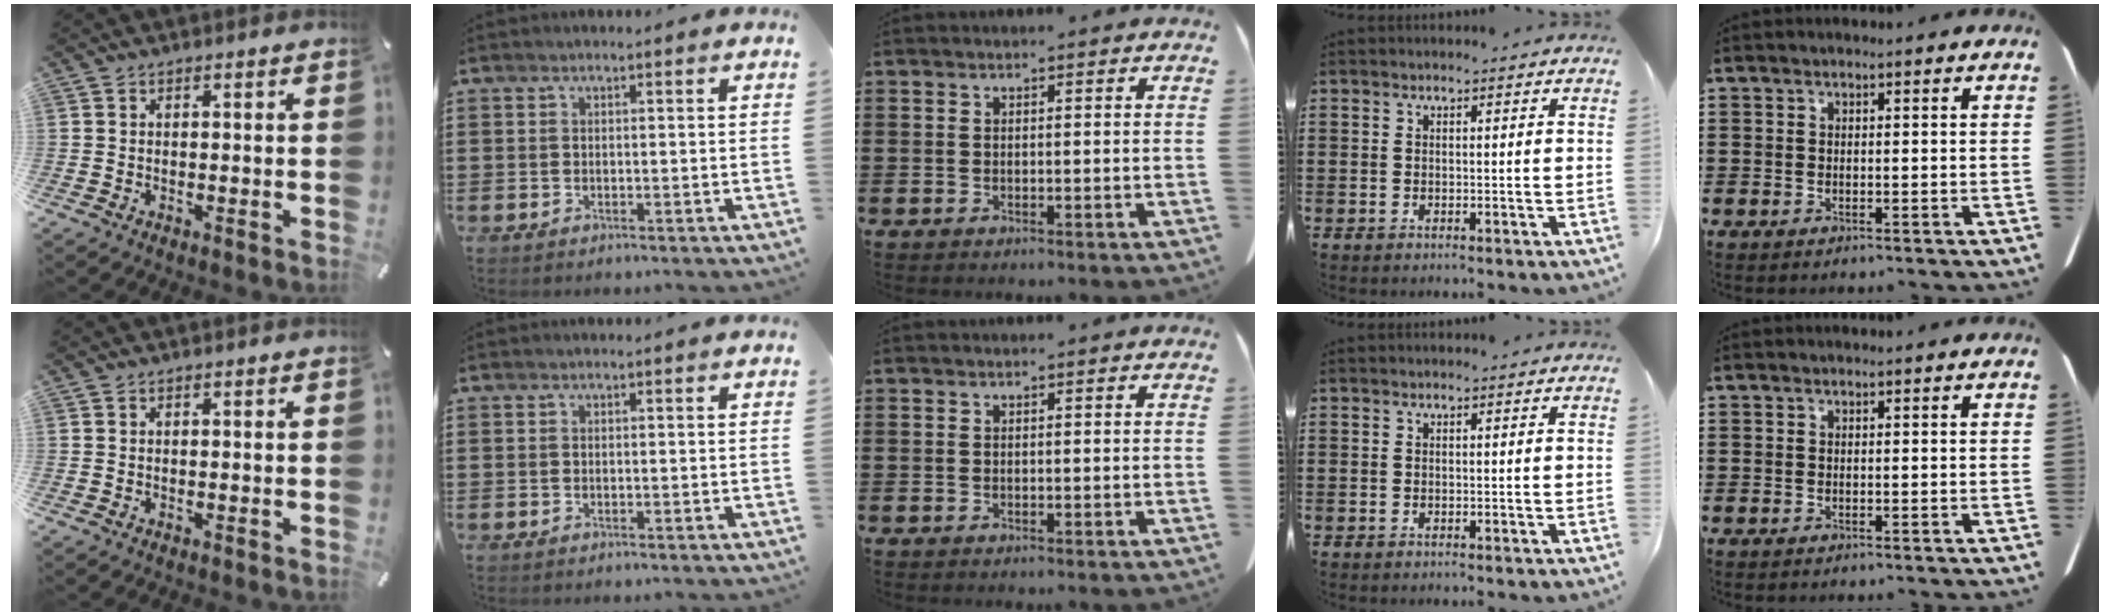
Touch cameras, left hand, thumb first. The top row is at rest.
{}